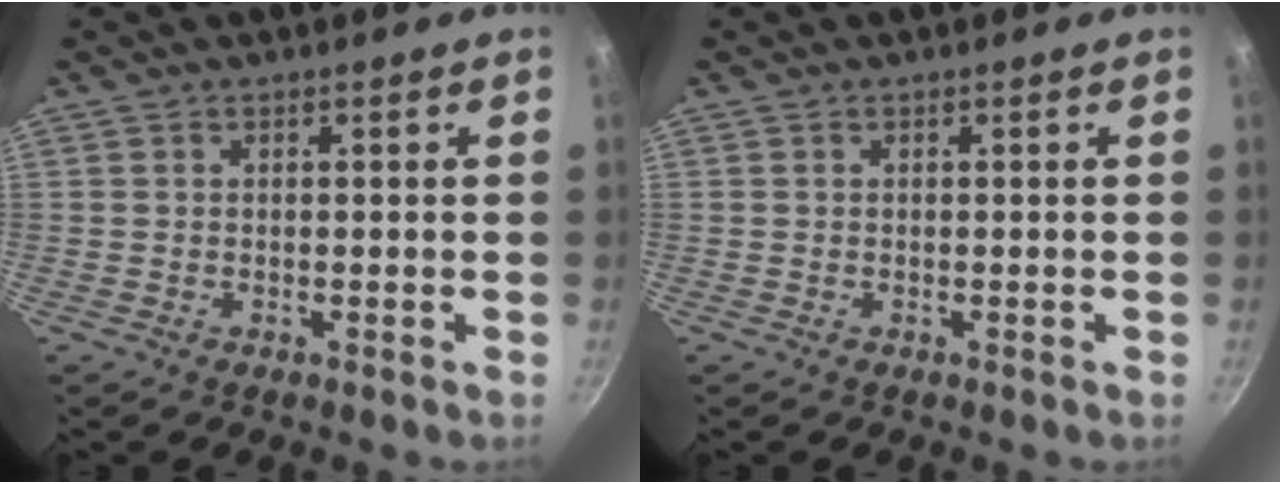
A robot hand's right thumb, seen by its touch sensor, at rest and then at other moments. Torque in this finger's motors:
{"motor_torque": [-0.02, -0.01, 0.27, 0.06, 0.00]}